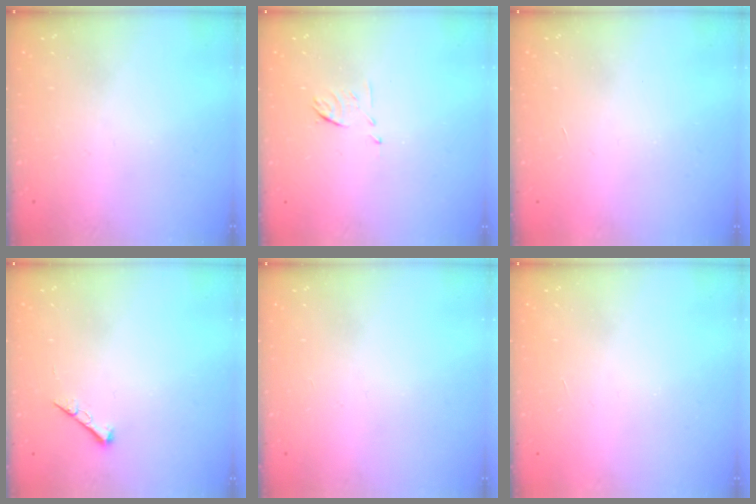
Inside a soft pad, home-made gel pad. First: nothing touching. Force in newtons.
{"total": 6.1, "press": 6.0, "slide": 1.1}
{"total": 1.7, "press": 1.7, "slide": 0.1}
{"total": 4.3, "press": 4.3, "slide": 0.5}
{"total": 0.0}
{"total": 1.5, "press": 1.5, "slide": 0.1}